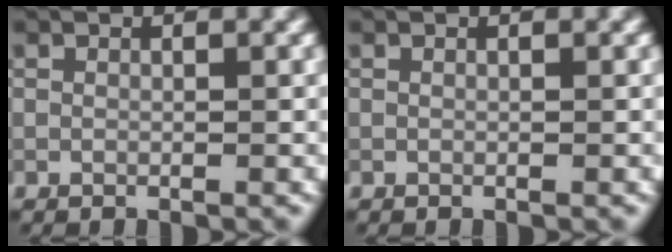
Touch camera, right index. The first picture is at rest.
{"total": 0.0}